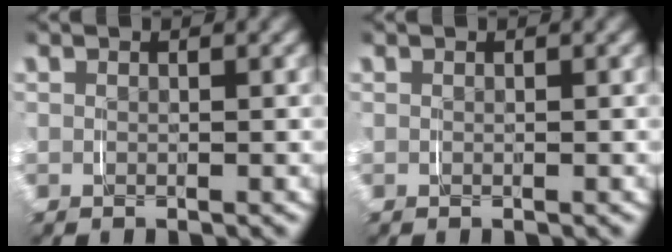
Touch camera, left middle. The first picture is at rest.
{"total": 0.0}